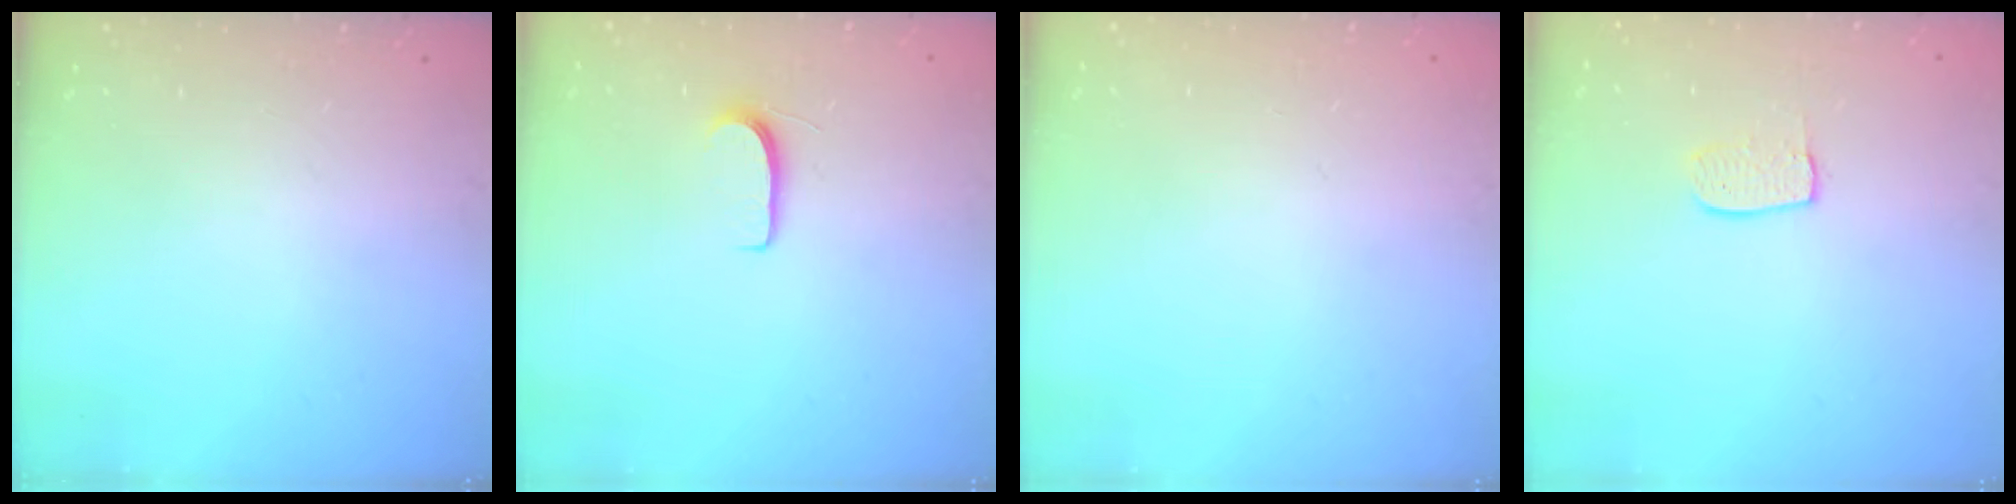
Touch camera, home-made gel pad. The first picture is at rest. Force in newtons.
{"total": 5.4, "press": 5.4, "slide": 0.6}
{"total": 0.0}
{"total": 6.6, "press": 6.5, "slide": 0.4}